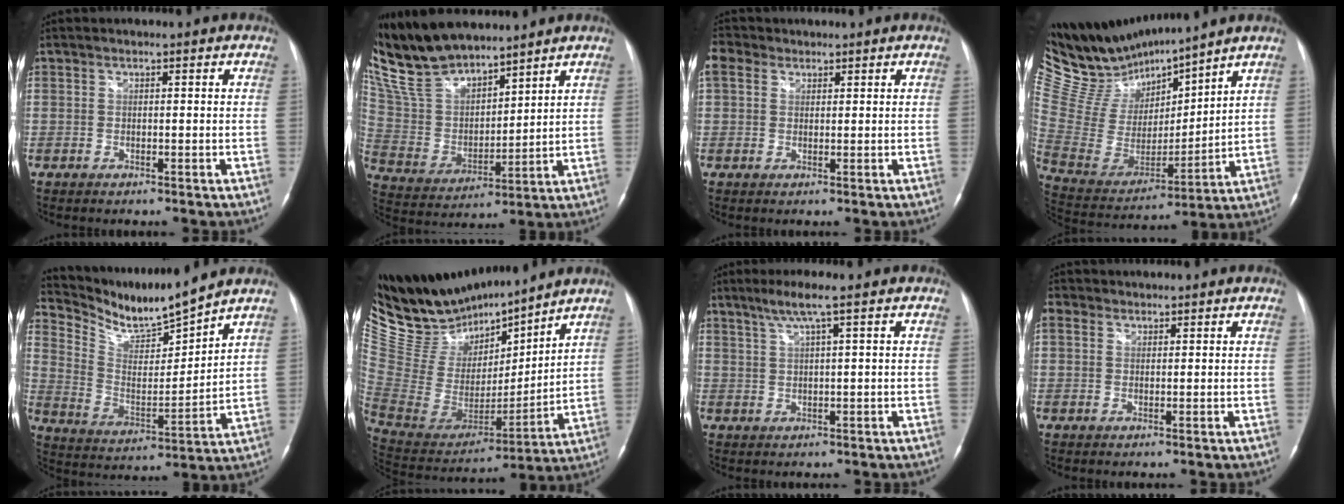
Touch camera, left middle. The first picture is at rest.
{"total": 18.6, "force": [16.2, 5.1, 7.8], "torque": [-0.171, 0.019, 0.318]}
{"total": 3.7, "force": [2.1, 2.7, 1.4], "torque": [-0.043, 0.021, 0.043]}
{"total": 18.8, "force": [17.3, 3.1, 6.5], "torque": [-0.141, -0.004, 0.331]}
{"total": 11.5, "force": [11.1, -0.2, 3.0], "torque": [-0.073, -0.010, 0.217]}
{"total": 21.1, "force": [19.1, 5.3, 7.1], "torque": [-0.147, -0.012, 0.344]}
{"total": 4.1, "force": [2.3, -0.6, 3.3], "torque": [-0.073, 0.006, 0.046]}
{"total": 2.0, "force": [1.1, 1.5, 0.6], "torque": [-0.015, 0.014, 0.022]}